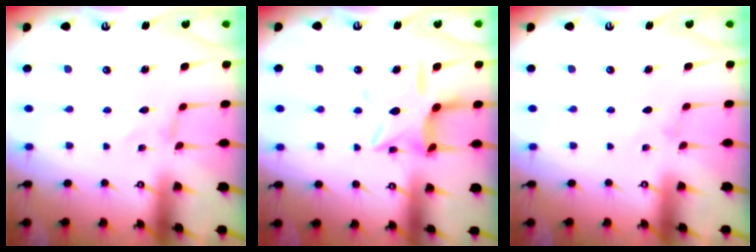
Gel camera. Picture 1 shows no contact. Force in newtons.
{"total": 13.2, "press": 13.1, "slide": 1.1}
{"total": 0.0}